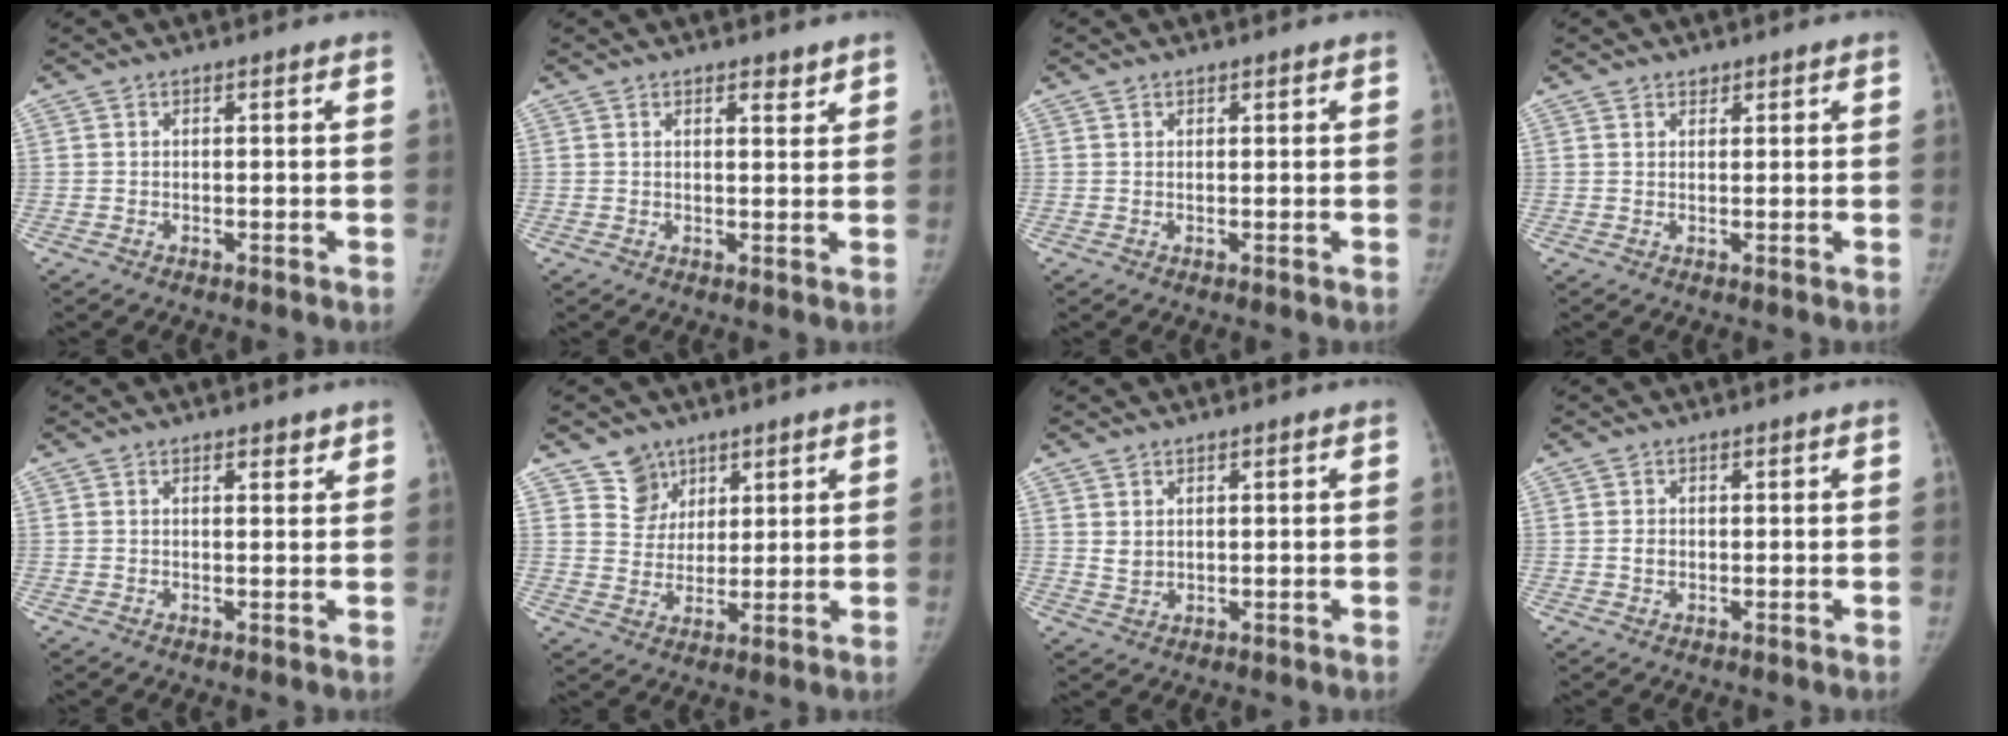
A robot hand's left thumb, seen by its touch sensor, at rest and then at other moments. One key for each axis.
{"total": 2.1, "fx": 1.7, "fy": 0.8, "fz": 1.0, "tx": -0.005, "ty": -0.011, "tz": 0.024}
{"total": 0.7, "fx": 0.5, "fy": 0.4, "fz": 0.1, "tx": 0.005, "ty": -0.002, "tz": 0.006}
{"total": 1.3, "fx": 1.0, "fy": 0.8, "fz": 0.2, "tx": 0.010, "ty": -0.006, "tz": 0.012}
{"total": 1.9, "fx": 1.4, "fy": 0.8, "fz": 0.9, "tx": -0.002, "ty": -0.008, "tz": 0.018}
{"total": 6.4, "fx": 4.1, "fy": 4.9, "fz": 0.2, "tx": 0.031, "ty": -0.035, "tz": 0.079}
{"total": 2.4, "fx": 1.2, "fy": 1.9, "fz": 0.9, "tx": -0.008, "ty": -0.012, "tz": 0.028}
{"total": 1.6, "fx": 0.1, "fy": 1.4, "fz": 0.7, "tx": -0.008, "ty": 0.002, "tz": 0.003}